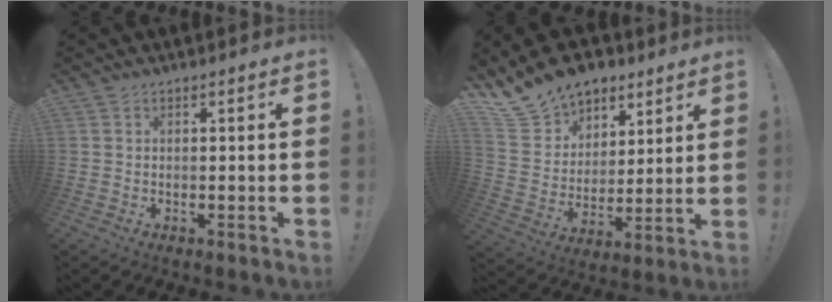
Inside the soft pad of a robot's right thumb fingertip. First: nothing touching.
{"total": 15.8, "force": [11.9, 9.6, 4.1], "torque": [-0.090, -0.078, 0.231]}